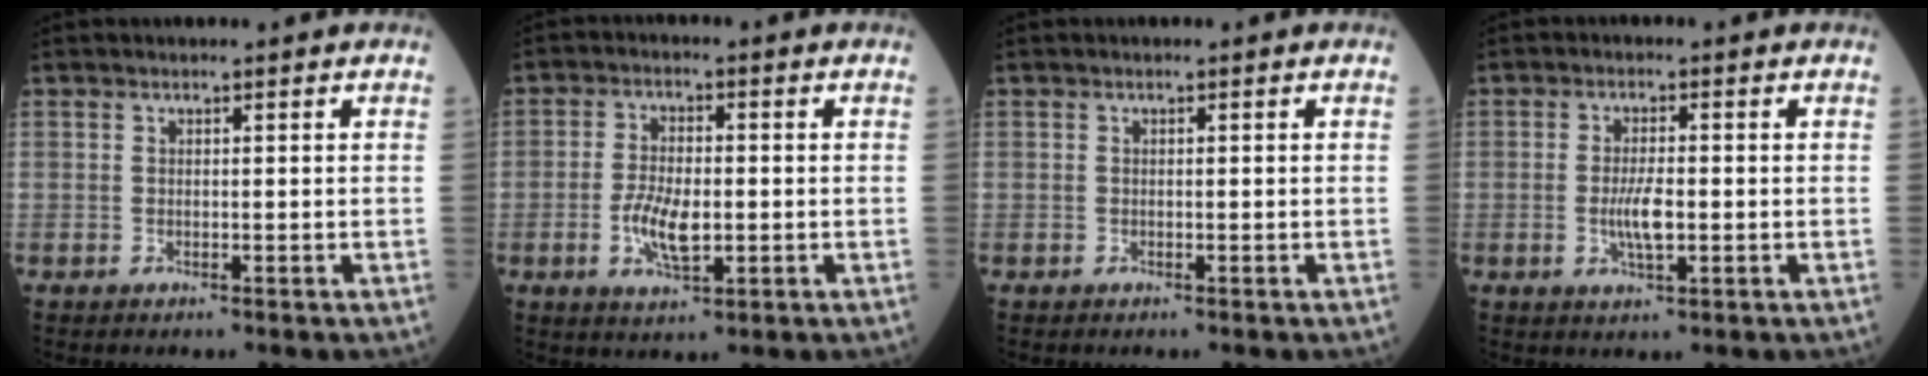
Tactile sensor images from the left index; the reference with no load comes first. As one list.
[{"total": 6.3, "force": [-1.3, 2.6, 5.6], "torque": [-0.116, -0.003, -0.023]}, {"total": 0.0}, {"total": 3.9, "force": [-0.6, 1.0, 3.7], "torque": [-0.078, -0.004, -0.012]}]